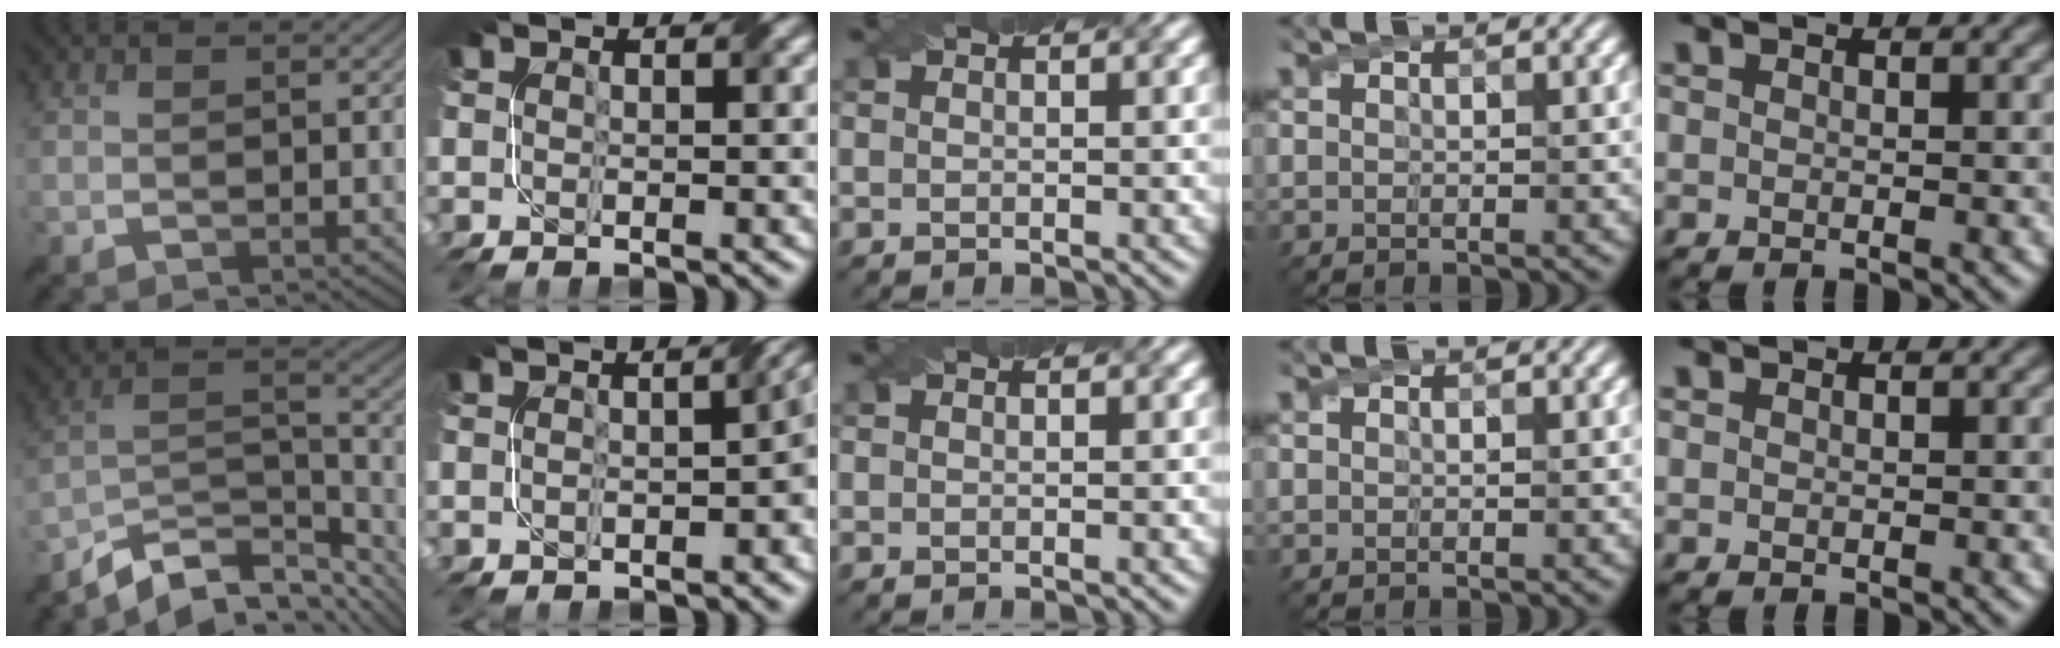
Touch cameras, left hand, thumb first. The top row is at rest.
{"thumb": {"total": 11.3, "force": [-8.6, 4.7, 5.6], "torque": [-0.106, -0.006, -0.149]}, "index": {"total": 3.1, "force": [-0.8, 0.7, 2.9], "torque": [-0.043, 0.007, -0.014]}}